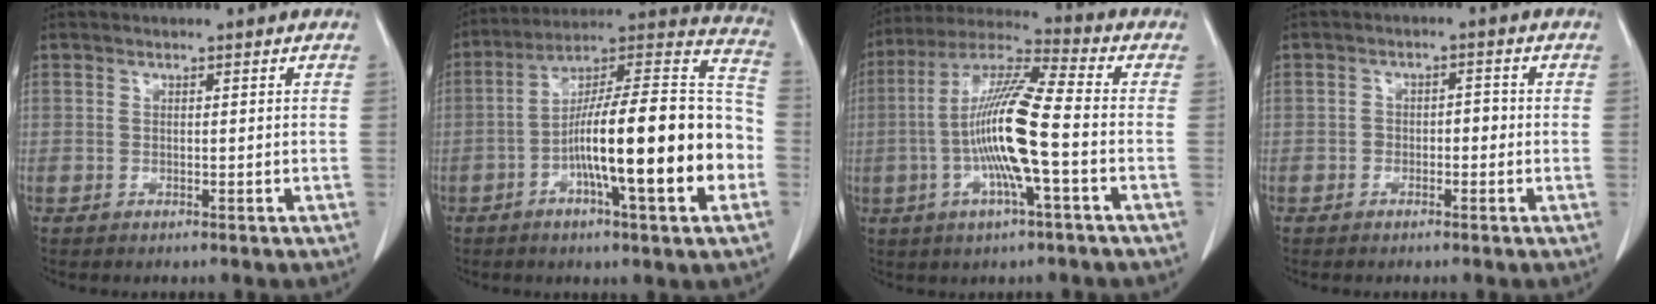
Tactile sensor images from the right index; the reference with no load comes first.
{"total": 22.0, "force": [-5.4, 2.3, 21.2], "torque": [-0.297, 0.016, -0.085]}
{"total": 13.6, "force": [-2.4, 0.6, 13.4], "torque": [-0.264, 0.005, -0.050]}
{"total": 2.1, "force": [-0.6, 1.4, 1.5], "torque": [-0.016, 0.014, -0.007]}